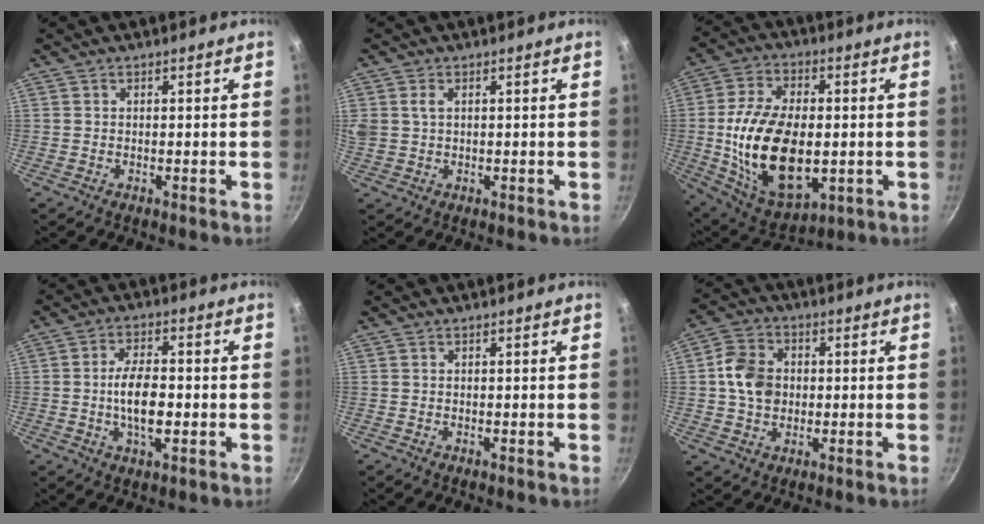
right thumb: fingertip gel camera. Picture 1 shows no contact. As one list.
[{"total": 3.9, "force": [1.1, 2.7, 2.6], "torque": [-0.050, 0.003, 0.021]}, {"total": 21.4, "force": [-1.7, 12.5, 17.3], "torque": [-0.306, 0.005, -0.015]}, {"total": 8.6, "force": [-1.2, 4.0, 7.5], "torque": [-0.132, 0.015, -0.023]}, {"total": 0.0}, {"total": 8.8, "force": [0.3, 7.0, 5.3], "torque": [-0.079, 0.014, -0.006]}]